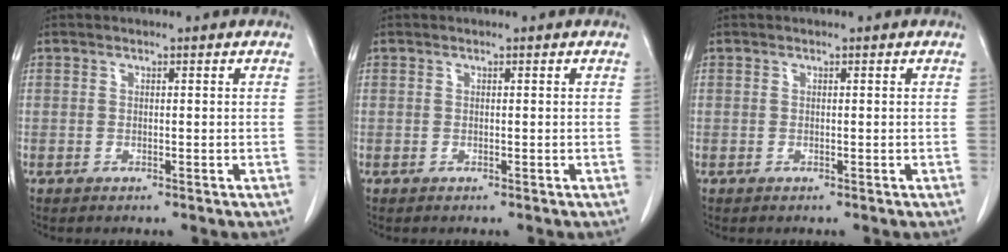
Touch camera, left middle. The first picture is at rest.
{"total": 0.0}
{"total": 0.0}